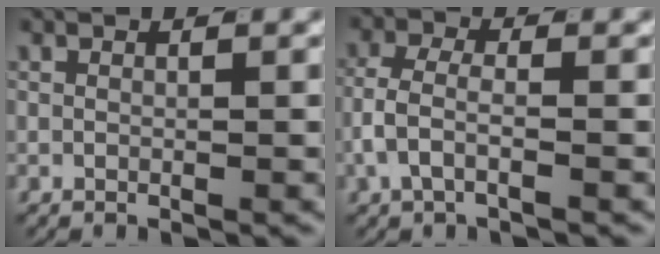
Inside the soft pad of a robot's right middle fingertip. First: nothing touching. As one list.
[{"total": 3.3, "force": [-1.3, 1.7, 2.5], "torque": [-0.058, -0.004, -0.022]}]